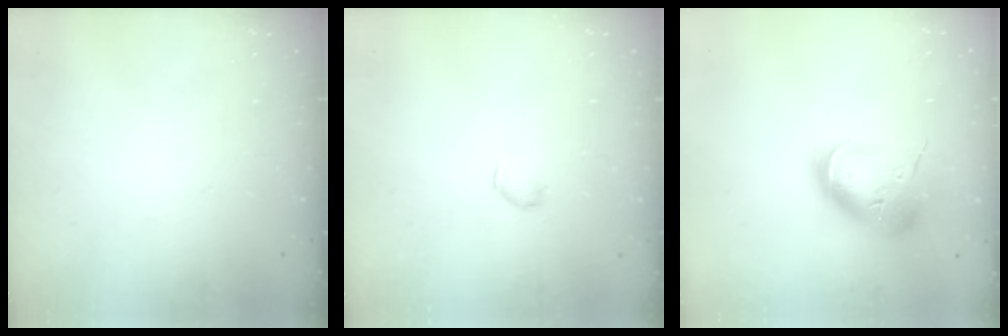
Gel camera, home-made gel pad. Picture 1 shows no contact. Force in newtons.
{"total": 2.9, "press": 2.9, "slide": 0.5}
{"total": 17.4, "press": 17.2, "slide": 2.6}